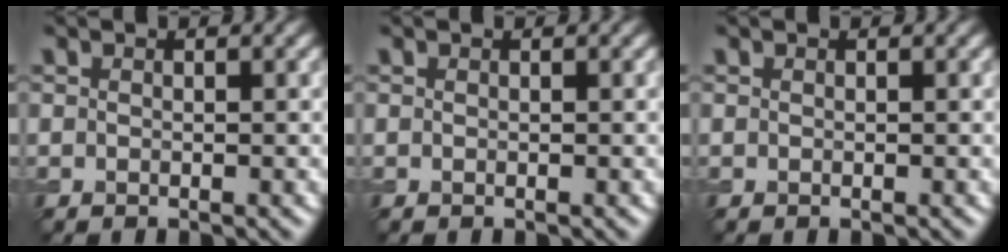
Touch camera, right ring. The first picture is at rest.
{"total": 0.0}
{"total": 0.0}